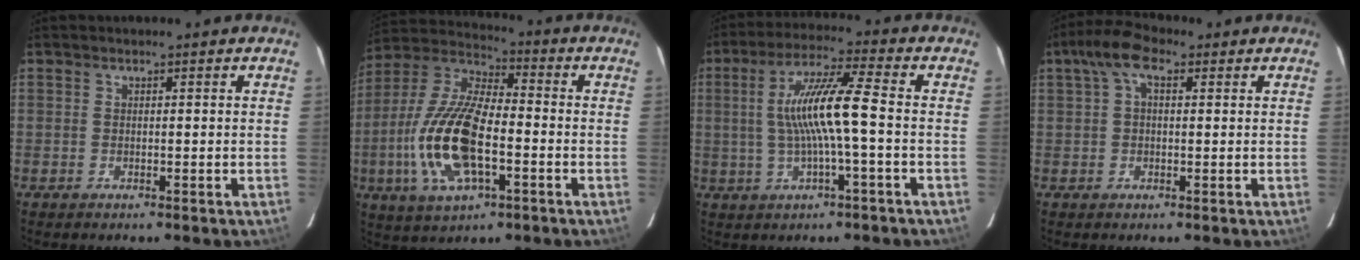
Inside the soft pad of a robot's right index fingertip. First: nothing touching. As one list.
[{"total": 18.1, "force": [-4.6, 7.3, 15.9], "torque": [-0.342, -0.006, -0.090]}, {"total": 10.0, "force": [-0.4, -0.6, 9.9], "torque": [-0.188, 0.006, -0.001]}, {"total": 5.0, "force": [2.3, 2.3, 3.8], "torque": [-0.074, 0.020, 0.044]}]